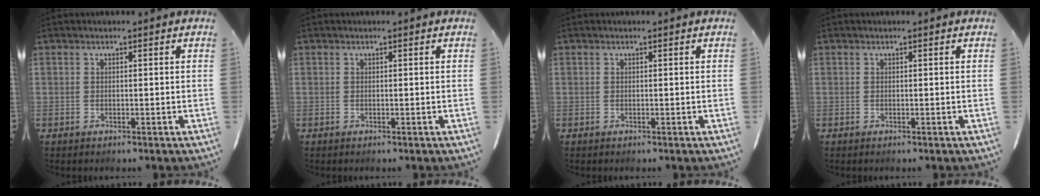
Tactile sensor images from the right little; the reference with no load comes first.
{"total": 0.0}
{"total": 0.0}
{"total": 0.0}